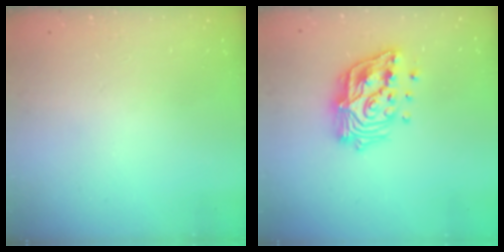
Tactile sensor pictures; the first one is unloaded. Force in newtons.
{"total": 17.0, "press": 16.8, "slide": 2.2}